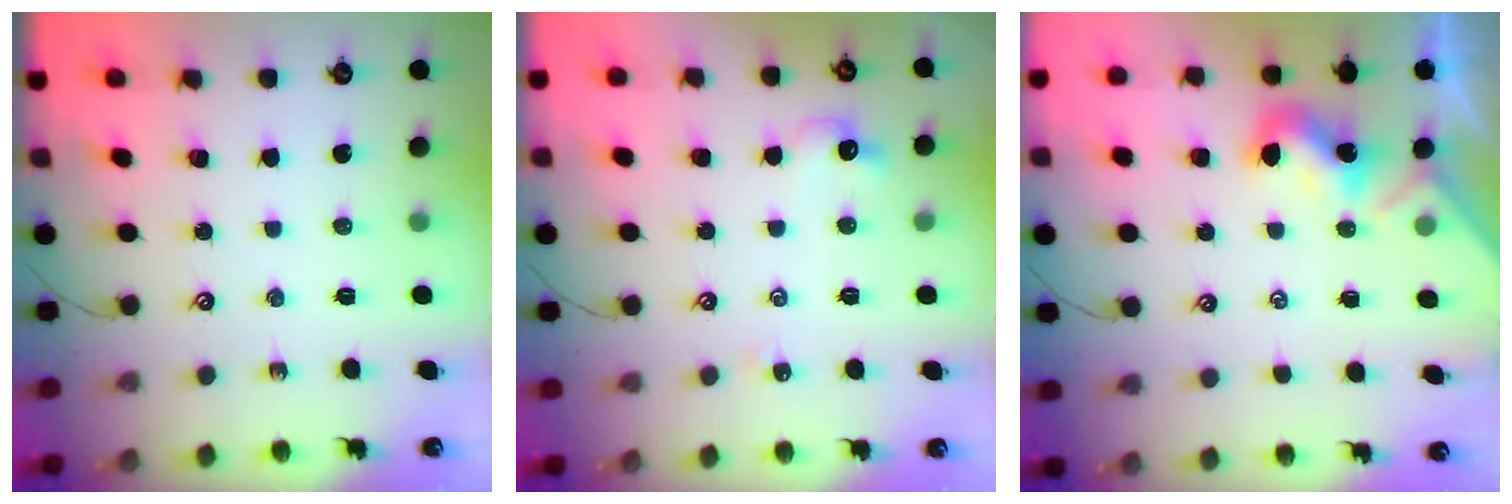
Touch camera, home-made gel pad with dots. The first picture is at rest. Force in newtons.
{"total": 2.7, "press": 2.6, "slide": 0.5}
{"total": 1.8, "press": 1.8, "slide": 0.5}